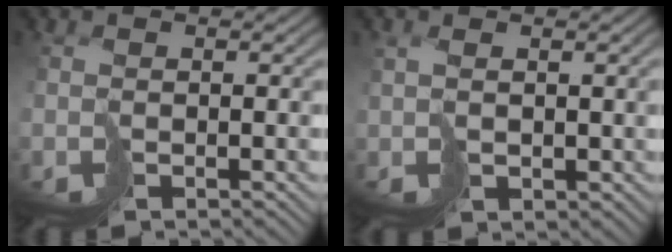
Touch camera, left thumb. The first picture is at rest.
{"total": 2.4, "force": [1.1, 0.9, 1.9], "torque": [-0.043, 0.003, 0.029]}